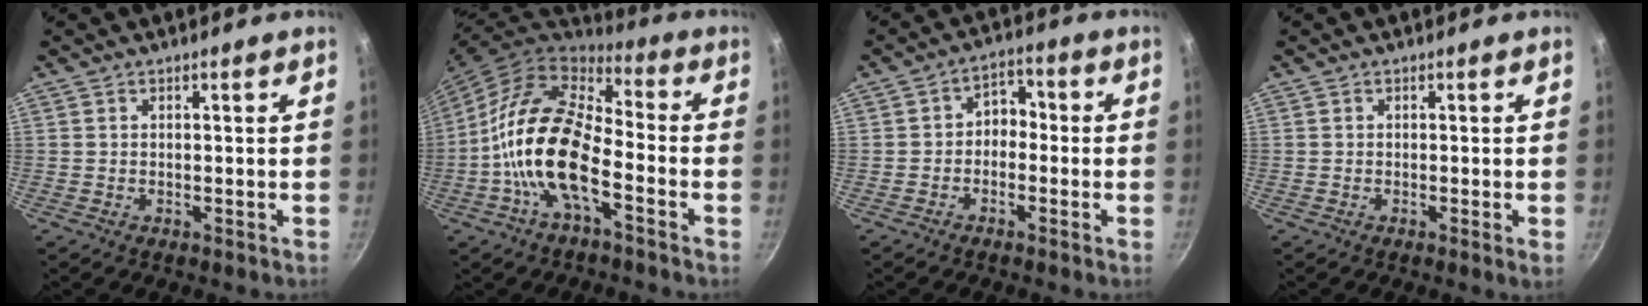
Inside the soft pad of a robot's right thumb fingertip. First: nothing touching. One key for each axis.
{"total": 17.3, "fx": -5.0, "fy": 7.8, "fz": 14.6, "tx": -0.269, "ty": 0.038, "tz": -0.114}
{"total": 4.5, "fx": -1.1, "fy": 3.5, "fz": 2.7, "tx": -0.012, "ty": 0.025, "tz": -0.031}
{"total": 0.9, "fx": -0.1, "fy": -0.3, "fz": 0.8, "tx": -0.012, "ty": -0.005, "tz": -0.006}